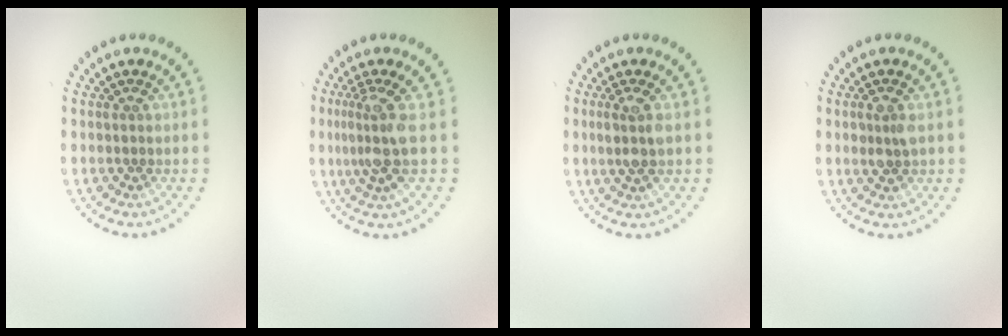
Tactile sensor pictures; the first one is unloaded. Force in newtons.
{"total": 3.6, "press": 2.7, "slide": 2.4}
{"total": 2.4, "press": 2.2, "slide": 1.1}
{"total": 2.1, "press": 2.0, "slide": 0.2}